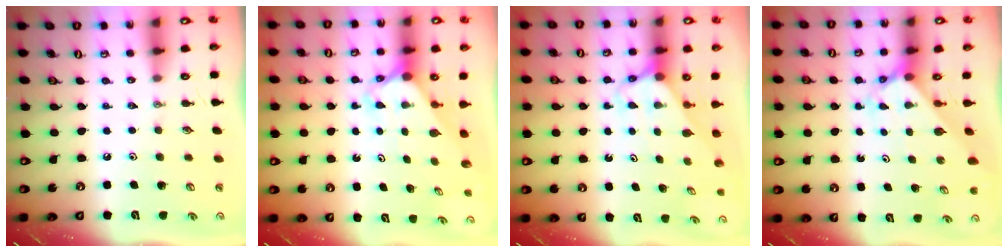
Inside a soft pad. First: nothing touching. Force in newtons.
{"total": 2.3, "press": 2.3, "slide": 0.2}
{"total": 2.6, "press": 2.6, "slide": 0.1}
{"total": 2.0, "press": 2.0, "slide": 0.1}